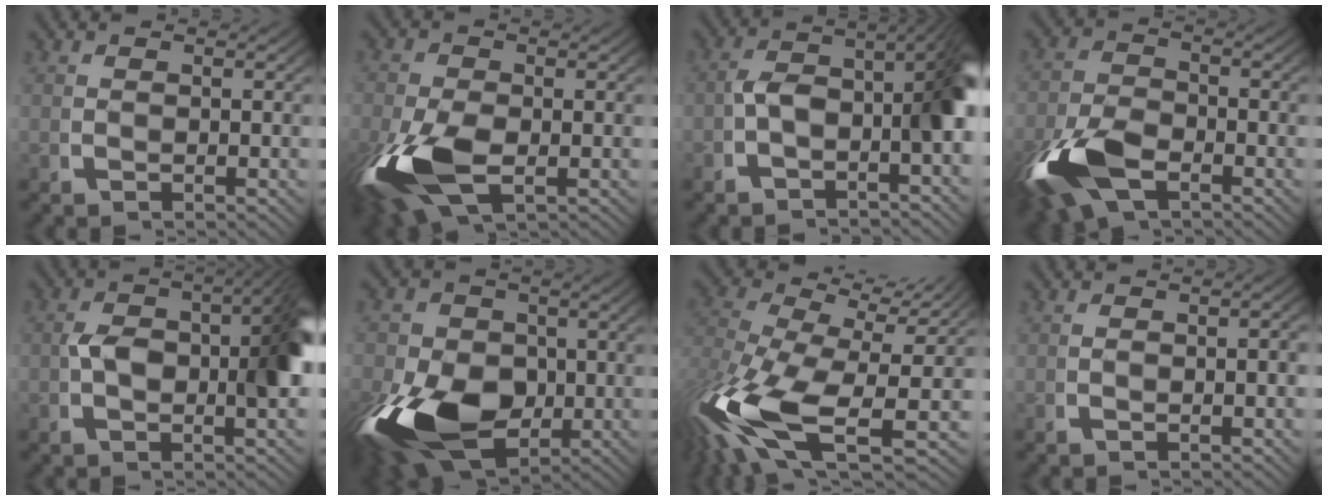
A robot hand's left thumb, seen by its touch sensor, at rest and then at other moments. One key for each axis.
{"total": 10.0, "fx": -2.7, "fy": 5.9, "fz": 7.6, "tx": -0.187, "ty": -0.045, "tz": -0.024}
{"total": 8.9, "fx": -0.9, "fy": 4.9, "fz": 7.3, "tx": -0.104, "ty": -0.012, "tz": -0.021}
{"total": 8.2, "fx": -3.7, "fy": 4.8, "fz": 5.6, "tx": -0.130, "ty": -0.026, "tz": -0.057}
{"total": 8.9, "fx": 0.2, "fy": 4.5, "fz": 7.7, "tx": -0.114, "ty": -0.002, "tz": -0.003}
{"total": 16.0, "fx": -4.0, "fy": 10.6, "fz": 11.2, "tx": -0.232, "ty": -0.071, "tz": -0.040}
{"total": 12.8, "fx": -0.6, "fy": 7.3, "fz": 10.4, "tx": -0.243, "ty": -0.047, "tz": 0.005}
{"total": 1.3, "fx": -0.6, "fy": 0.3, "fz": 1.2, "tx": -0.020, "ty": 0.001, "tz": -0.011}